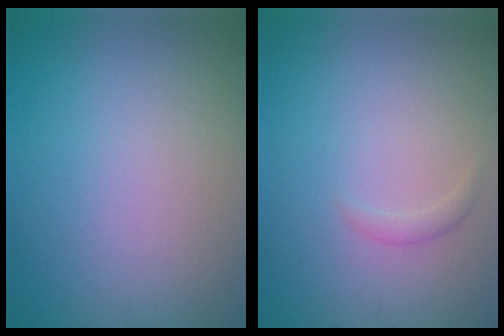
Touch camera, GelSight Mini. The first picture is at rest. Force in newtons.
{"total": 0.8, "press": 0.8, "slide": 0.1}